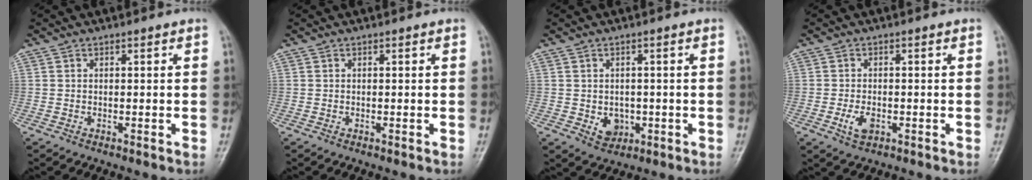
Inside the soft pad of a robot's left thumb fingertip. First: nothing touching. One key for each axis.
{"total": 0.0}
{"total": 3.9, "fx": -0.7, "fy": 3.2, "fz": 2.1, "tx": -0.015, "ty": 0.001, "tz": 0.000}
{"total": 3.3, "fx": -1.1, "fy": 2.0, "fz": 2.5, "tx": -0.049, "ty": 0.000, "tz": -0.018}